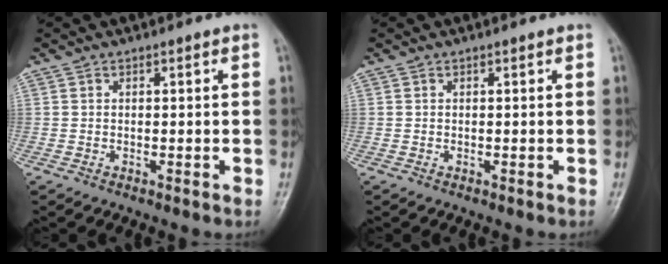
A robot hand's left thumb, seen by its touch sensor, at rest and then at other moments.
{"total": 0.0}